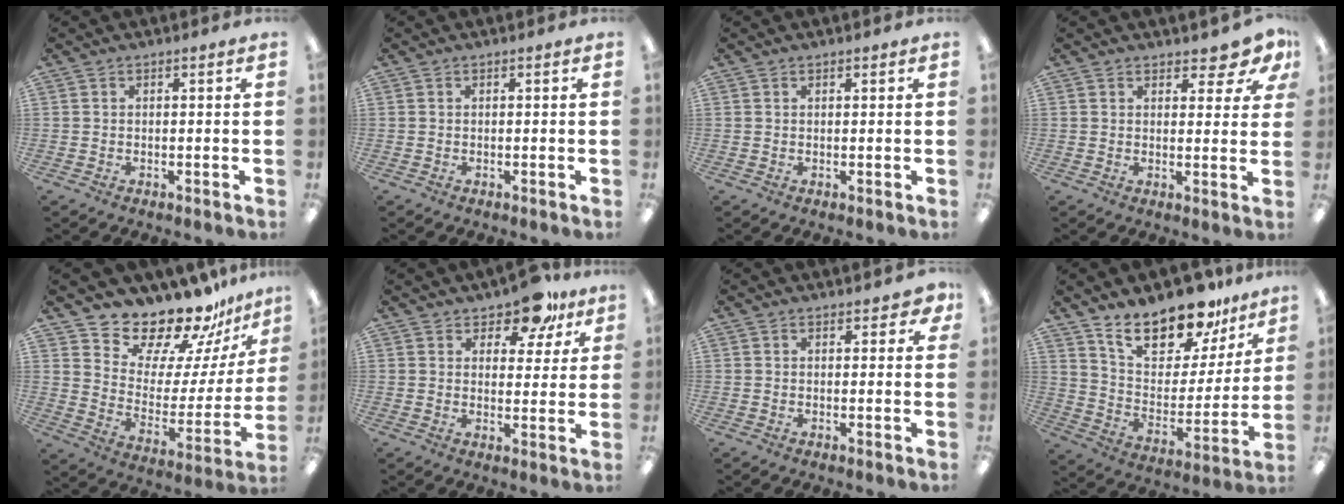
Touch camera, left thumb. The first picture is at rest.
{"total": 0.0}
{"total": 0.6, "force": [0.6, 0.3, 0.1], "torque": [-0.001, 0.001, 0.011]}
{"total": 5.2, "force": [4.3, 2.1, 2.1], "torque": [-0.018, -0.024, 0.074]}
{"total": 16.9, "force": [15.8, 5.1, 2.8], "torque": [-0.056, -0.155, 0.281]}
{"total": 9.4, "force": [7.3, 4.2, 4.1], "torque": [-0.047, -0.043, 0.127]}
{"total": 2.5, "force": [1.7, 1.3, 1.3], "torque": [-0.011, -0.002, 0.027]}
{"total": 19.2, "force": [15.6, 7.8, 8.2], "torque": [-0.134, -0.108, 0.274]}